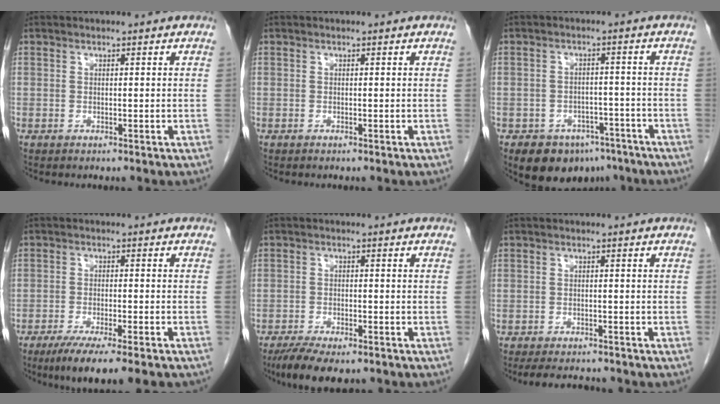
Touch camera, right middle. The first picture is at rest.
{"total": 0.0}
{"total": 8.9, "force": [-6.3, 5.5, 2.9], "torque": [-0.029, 0.012, -0.085]}
{"total": 10.5, "force": [-7.9, 0.9, 6.8], "torque": [-0.093, -0.019, -0.117]}
{"total": 8.4, "force": [-6.5, 2.4, 4.8], "torque": [-0.073, -0.014, -0.102]}
{"total": 6.2, "force": [-5.7, 1.4, 2.2], "torque": [-0.032, -0.011, -0.082]}